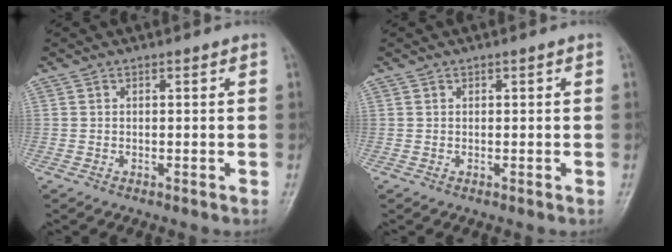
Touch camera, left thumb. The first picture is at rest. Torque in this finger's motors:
{"motor_torque": [-0.01, 0.01, -0.01, 0.01, 0.00]}